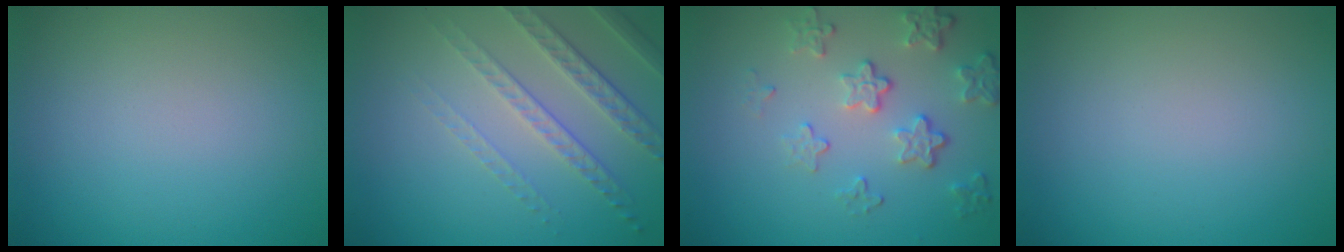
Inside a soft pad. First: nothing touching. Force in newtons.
{"total": 4.8, "press": 3.1, "slide": 3.7}
{"total": 4.1, "press": 3.2, "slide": 2.6}
{"total": 0.0}